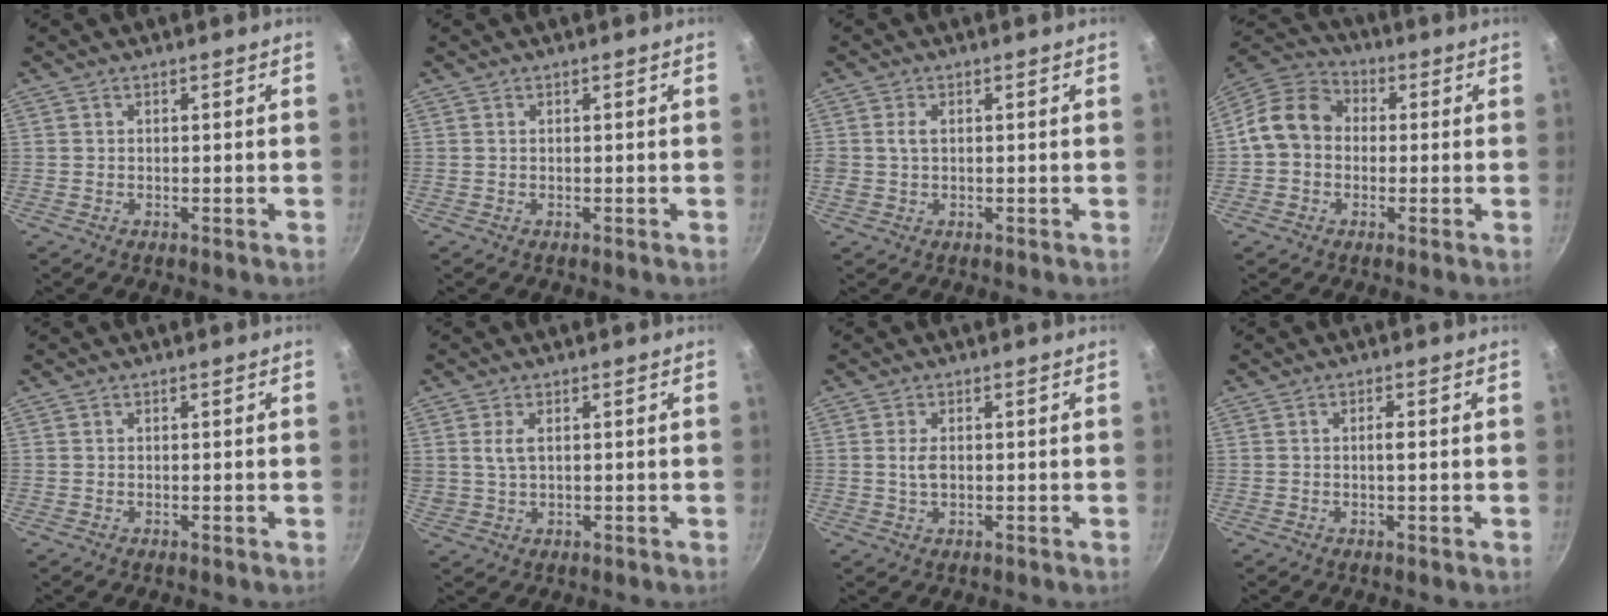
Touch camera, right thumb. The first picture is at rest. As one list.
[{"total": 0.0}, {"total": 2.4, "force": [0.3, 1.6, 1.7], "torque": [-0.029, 0.004, 0.006]}, {"total": 11.4, "force": [-0.1, 9.5, 6.4], "torque": [-0.083, 0.031, -0.025]}, {"total": 0.0}, {"total": 3.3, "force": [0.9, 1.9, 2.6], "torque": [-0.045, -0.003, 0.021]}, {"total": 2.6, "force": [0.1, 1.5, 2.2], "torque": [-0.036, 0.001, 0.001]}, {"total": 1.7, "force": [0.0, 0.4, 1.7], "torque": [-0.034, 0.003, -0.002]}]